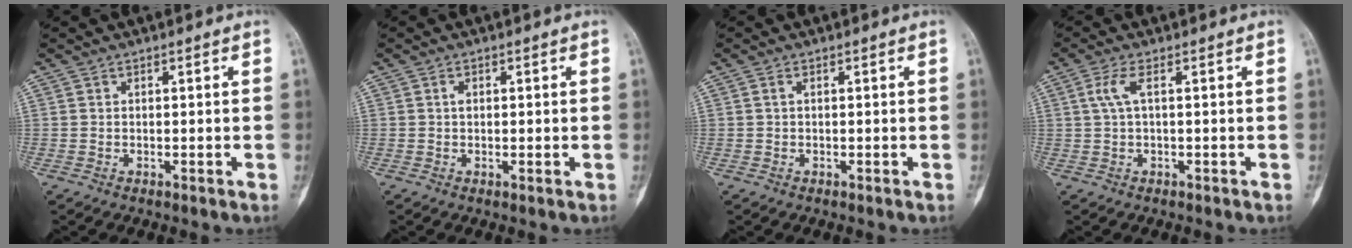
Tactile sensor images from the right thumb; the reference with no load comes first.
{"total": 1.3, "force": [0.2, 0.7, 1.1], "torque": [-0.014, -0.001, 0.000]}
{"total": 0.6, "force": [0.1, 0.3, 0.5], "torque": [-0.012, 0.001, 0.000]}
{"total": 3.1, "force": [0.6, 0.8, 2.9], "torque": [-0.080, 0.011, 0.014]}